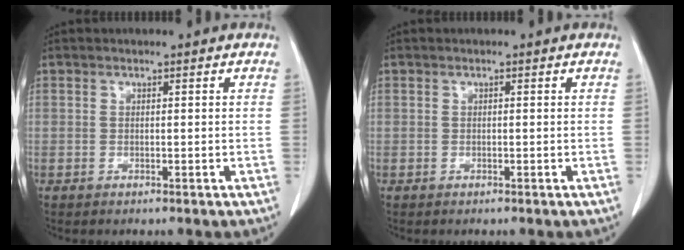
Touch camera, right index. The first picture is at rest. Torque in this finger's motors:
{"motor_torque": [0.17, -0.11, 0.06, 0.00]}